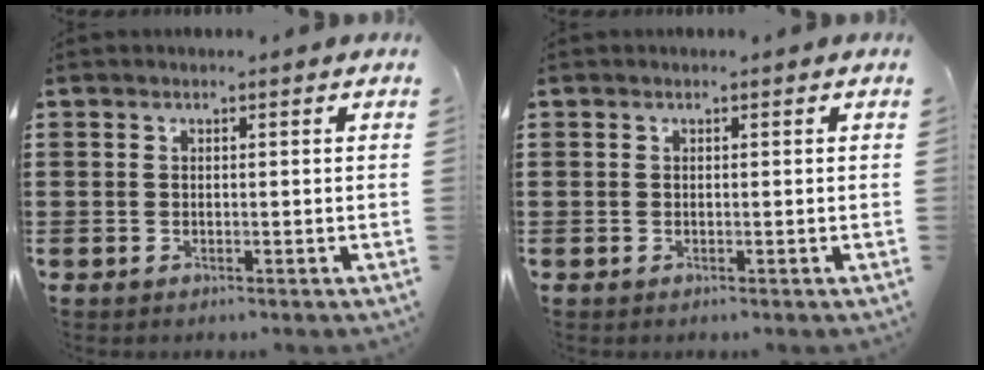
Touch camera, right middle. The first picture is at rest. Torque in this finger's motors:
{"motor_torque": [0.00, 0.00, -0.01, 0.00]}